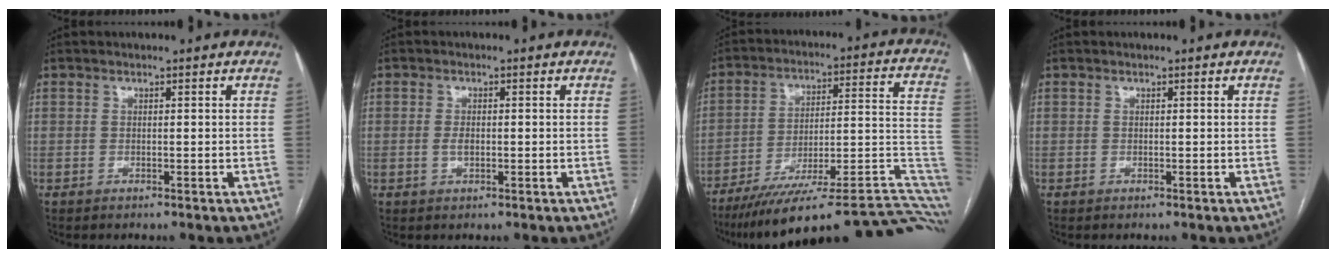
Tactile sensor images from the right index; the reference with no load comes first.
{"total": 1.8, "force": [-0.3, 0.9, 1.6], "torque": [-0.032, 0.001, -0.003]}
{"total": 28.8, "force": [-21.8, 5.2, 18.0], "torque": [-0.153, 0.017, -0.297]}
{"total": 0.0}